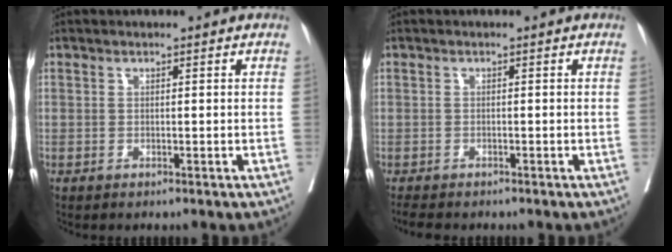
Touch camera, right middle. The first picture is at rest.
{"total": 2.7, "force": [-2.4, 1.0, 0.9], "torque": [-0.018, -0.009, -0.036]}